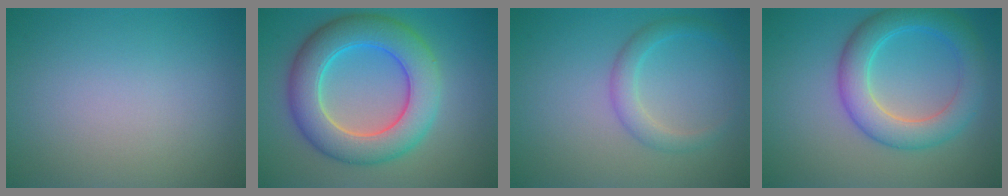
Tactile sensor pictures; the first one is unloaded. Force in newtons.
{"total": 8.3, "press": 8.3, "slide": 0.4}
{"total": 2.2, "press": 2.2, "slide": 0.0}
{"total": 5.6, "press": 5.6, "slide": 0.1}